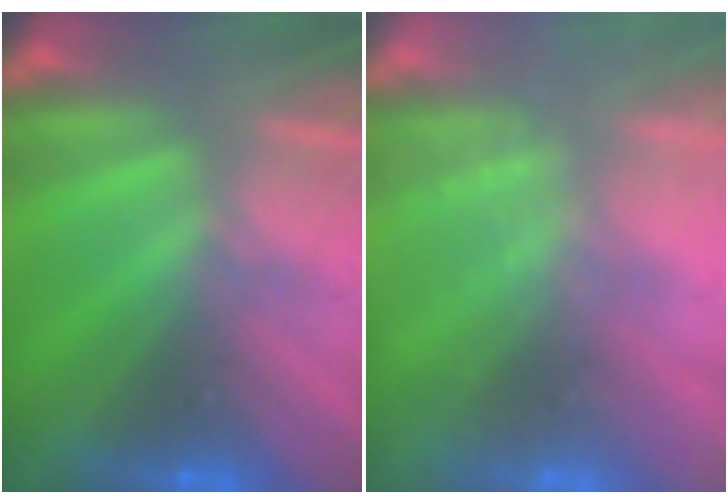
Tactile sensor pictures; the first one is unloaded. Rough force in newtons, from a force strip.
{"total": 2.2}